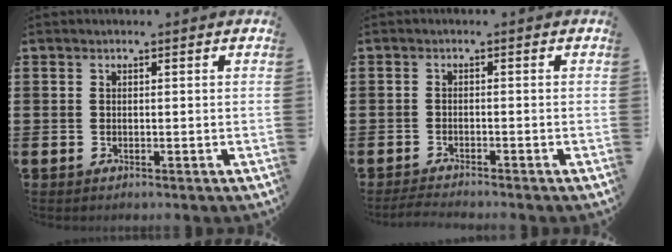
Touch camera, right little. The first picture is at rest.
{"total": 1.4, "force": [-1.3, 0.0, 0.5], "torque": [-0.009, 0.003, -0.026]}